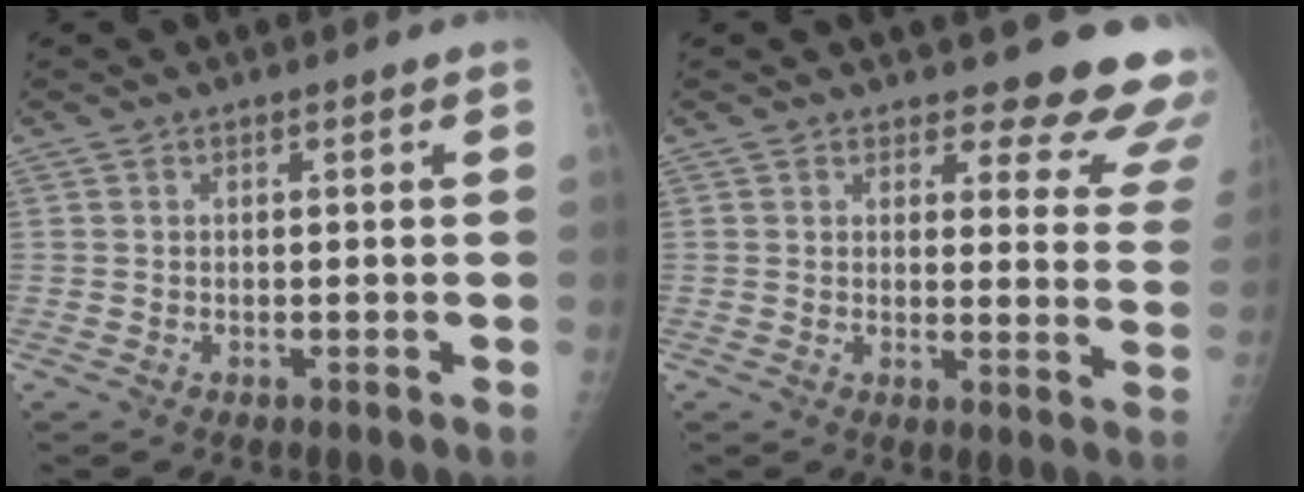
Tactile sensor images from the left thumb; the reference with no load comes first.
{"total": 14.6, "force": [13.5, 4.4, 3.4], "torque": [0.017, -0.115, 0.127]}